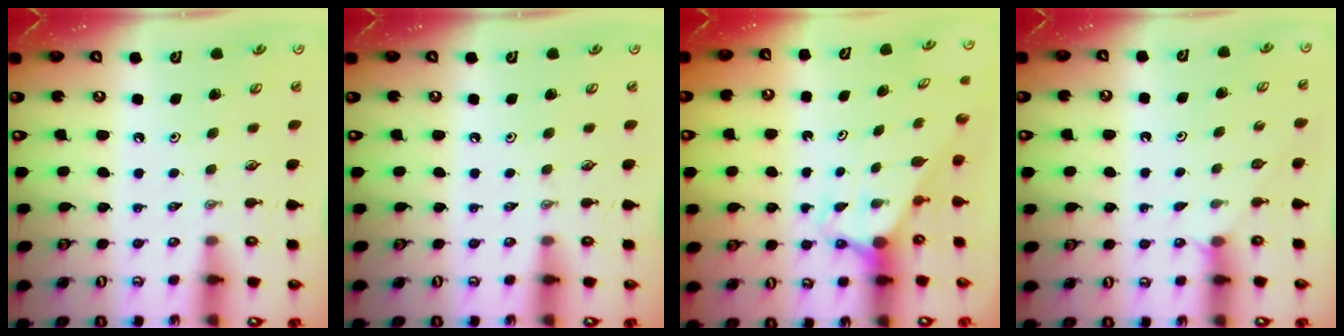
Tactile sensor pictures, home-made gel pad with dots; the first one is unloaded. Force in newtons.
{"total": 0.0}
{"total": 3.0, "press": 3.0, "slide": 0.0}
{"total": 2.6, "press": 2.6, "slide": 0.3}